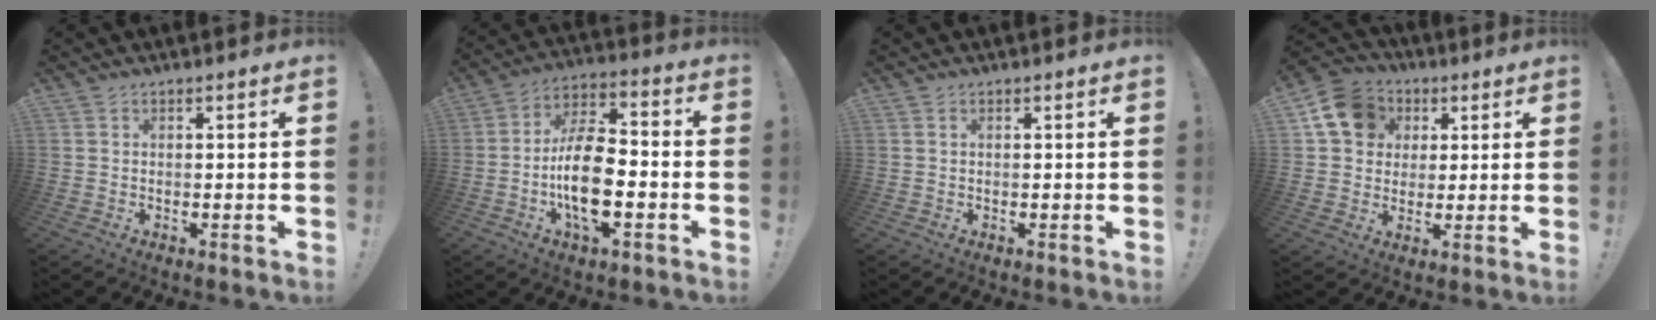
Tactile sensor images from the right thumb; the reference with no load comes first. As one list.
[{"total": 16.1, "force": [-4.1, 7.5, 13.6], "torque": [-0.275, 0.013, -0.073]}, {"total": 0.0}, {"total": 13.4, "force": [4.3, 11.2, 6.0], "torque": [-0.083, -0.007, 0.089]}]